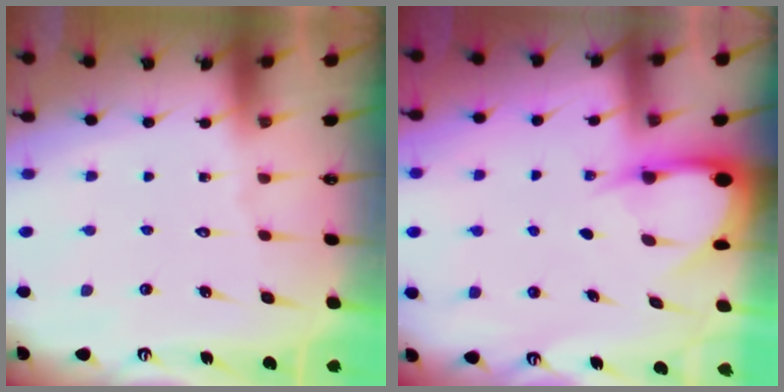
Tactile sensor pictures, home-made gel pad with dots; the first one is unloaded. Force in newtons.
{"total": 4.4, "press": 4.4, "slide": 0.5}